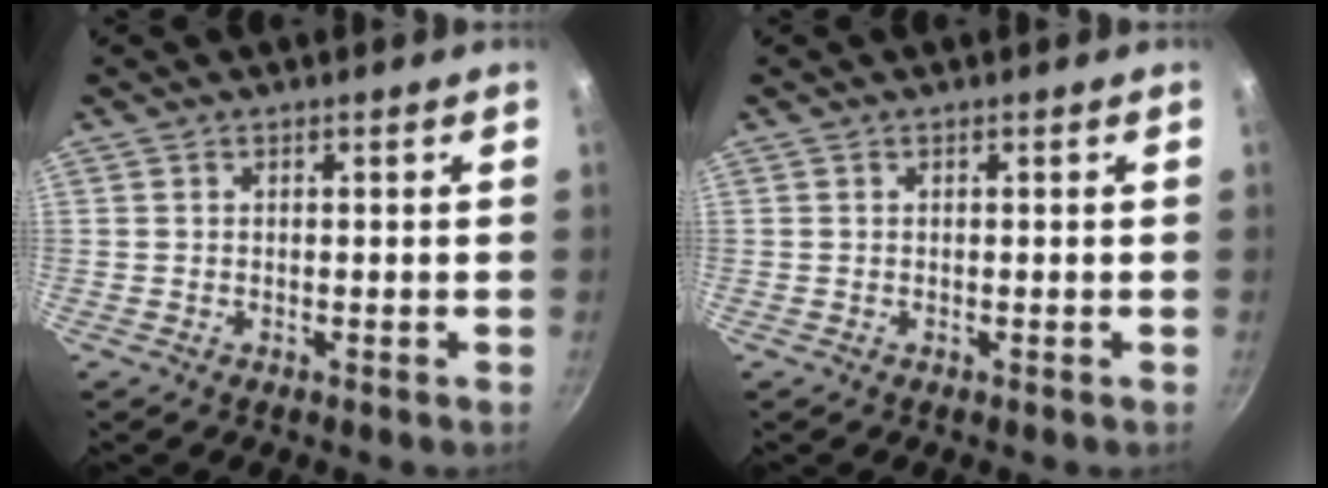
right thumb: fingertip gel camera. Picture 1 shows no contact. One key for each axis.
{"total": 0.0}